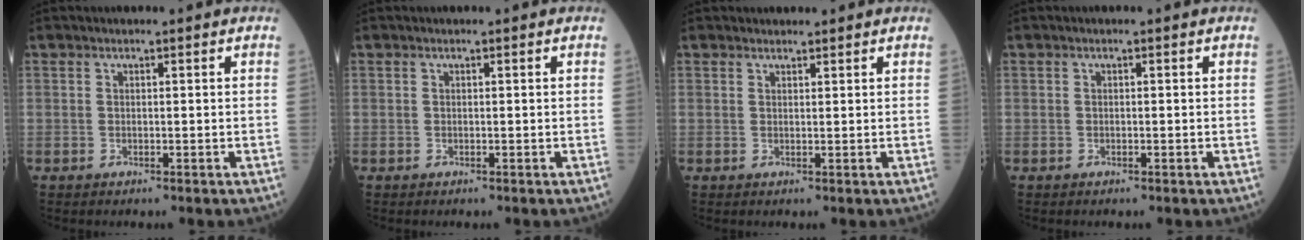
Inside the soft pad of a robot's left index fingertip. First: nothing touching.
{"total": 0.0}
{"total": 1.3, "force": [1.2, 0.4, 0.0], "torque": [-0.004, 0.005, 0.020]}
{"total": 0.0}